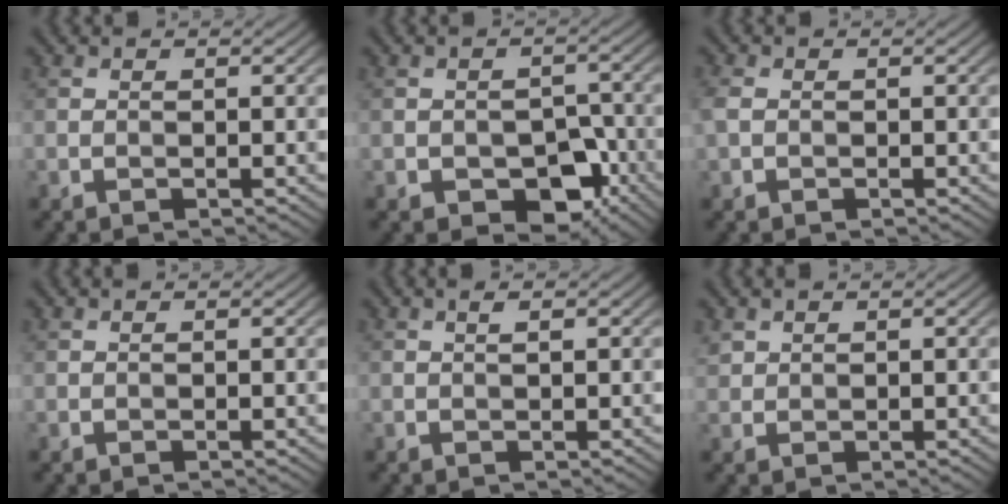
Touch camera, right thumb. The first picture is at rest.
{"total": 6.5, "force": [-3.0, 4.3, 3.9], "torque": [-0.056, -0.011, -0.042]}
{"total": 2.0, "force": [-0.2, 1.5, 1.3], "torque": [-0.042, 0.002, -0.007]}
{"total": 0.0}
{"total": 1.0, "force": [0.4, 0.1, 0.9], "torque": [-0.017, 0.004, 0.007]}
{"total": 1.2, "force": [0.8, 0.8, 0.3], "torque": [-0.008, 0.000, 0.020]}